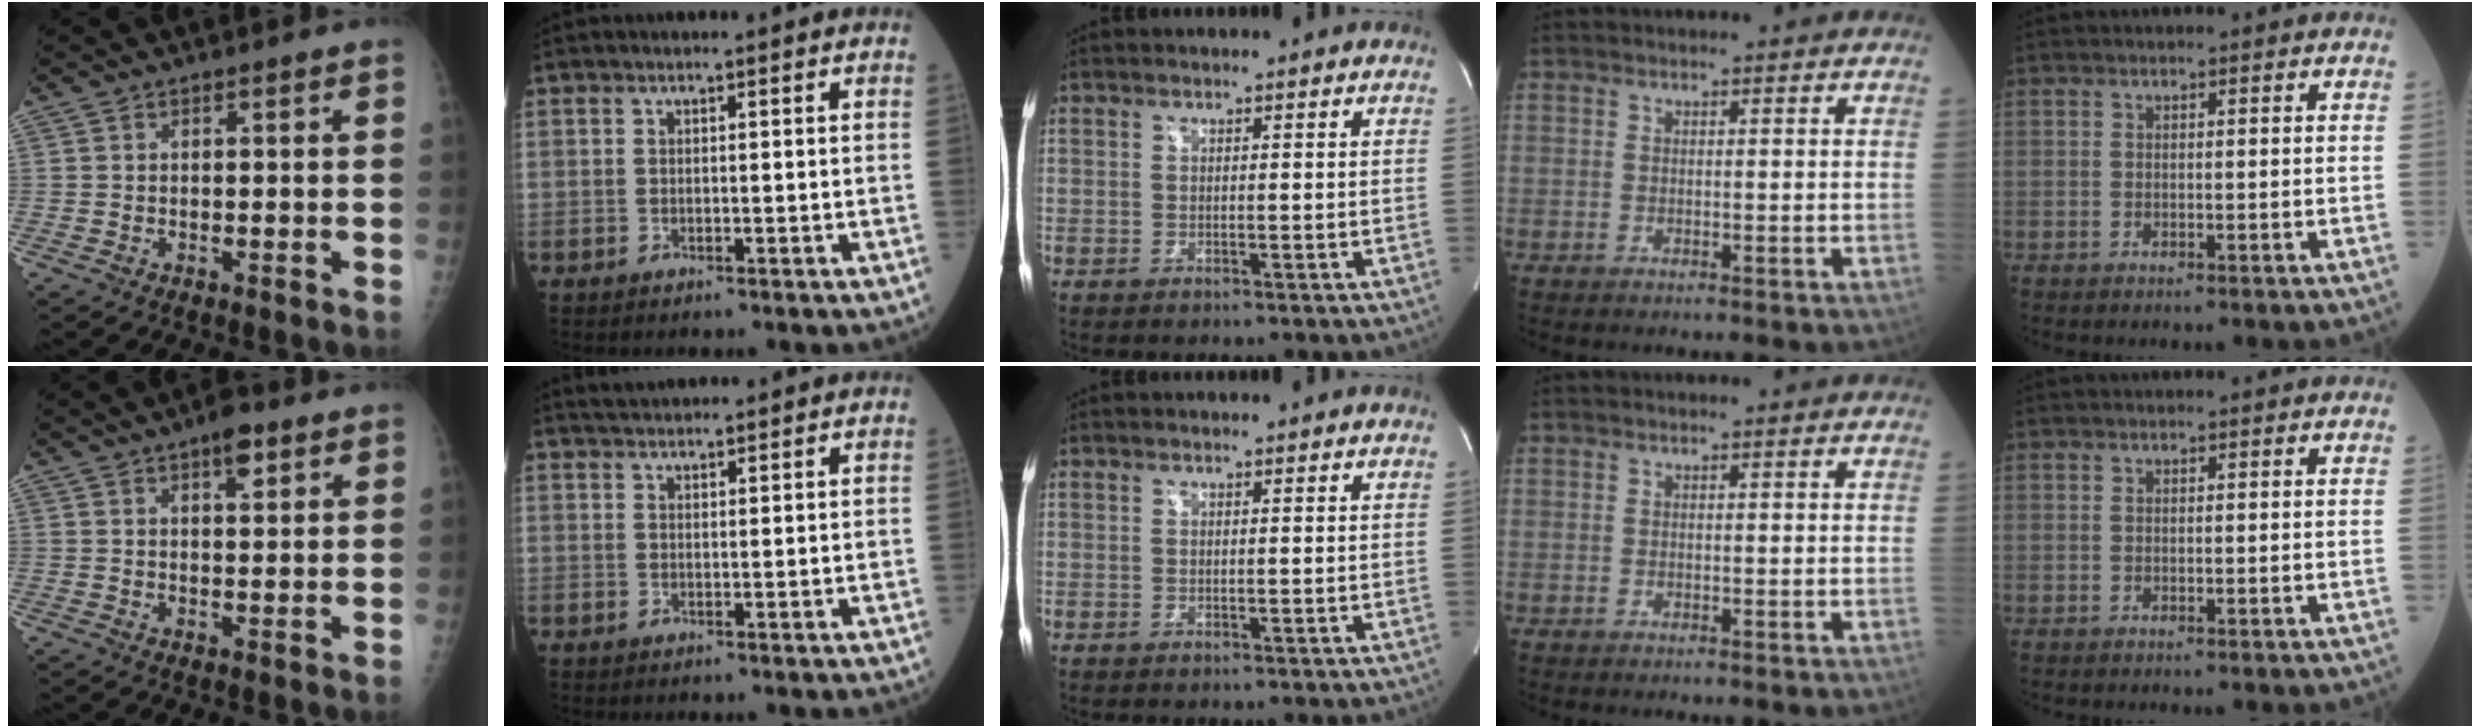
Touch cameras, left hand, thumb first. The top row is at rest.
{"thumb": {"total": 4.7, "force": [2.7, 1.9, 3.3], "torque": [-0.038, -0.010, 0.036]}, "index": {"total": 5.4, "force": [5.0, 1.2, 1.7], "torque": [-0.025, 0.037, 0.086]}}